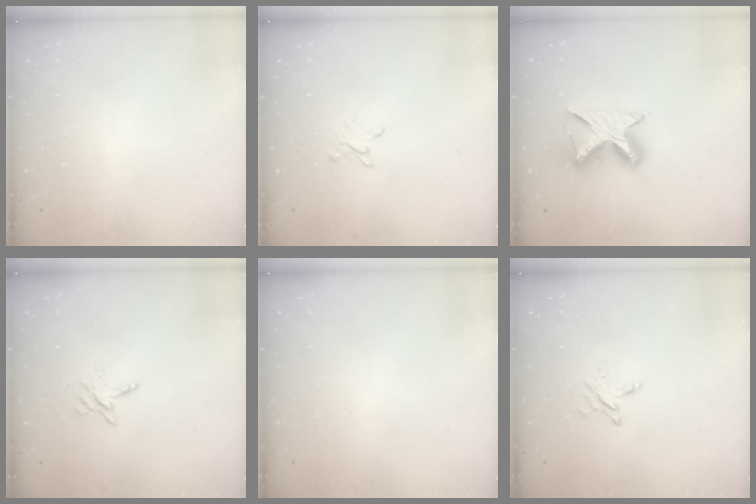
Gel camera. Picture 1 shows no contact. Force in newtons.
{"total": 2.6, "press": 2.6, "slide": 0.3}
{"total": 9.0, "press": 8.9, "slide": 0.5}
{"total": 2.7, "press": 2.7, "slide": 0.2}
{"total": 0.0}
{"total": 2.9, "press": 2.8, "slide": 0.3}